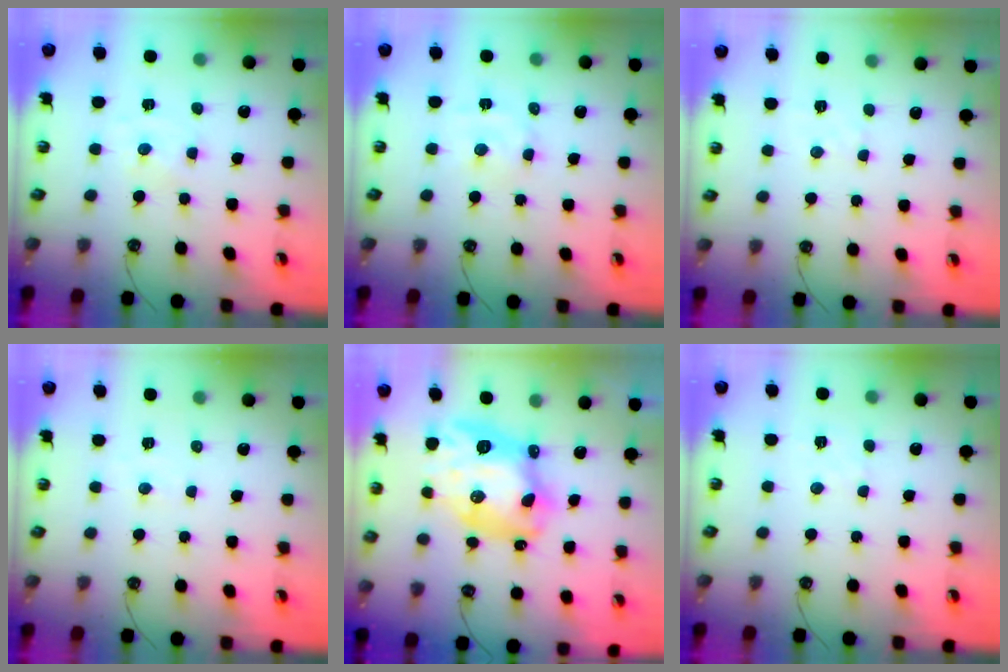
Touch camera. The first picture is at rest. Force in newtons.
{"total": 2.7, "press": 2.7, "slide": 0.1}
{"total": 2.5, "press": 2.5, "slide": 0.4}
{"total": 3.7, "press": 3.7, "slide": 0.5}
{"total": 15.9, "press": 15.8, "slide": 1.9}
{"total": 2.8, "press": 2.7, "slide": 0.5}